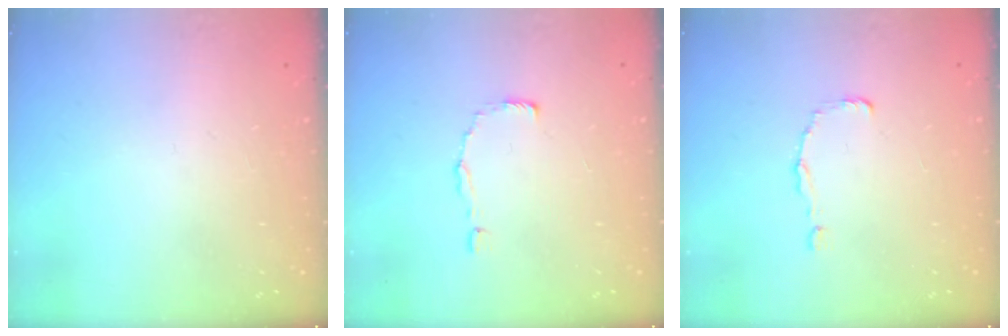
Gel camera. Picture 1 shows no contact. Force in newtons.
{"total": 2.0, "press": 2.0, "slide": 0.1}
{"total": 0.9, "press": 0.9, "slide": 0.0}